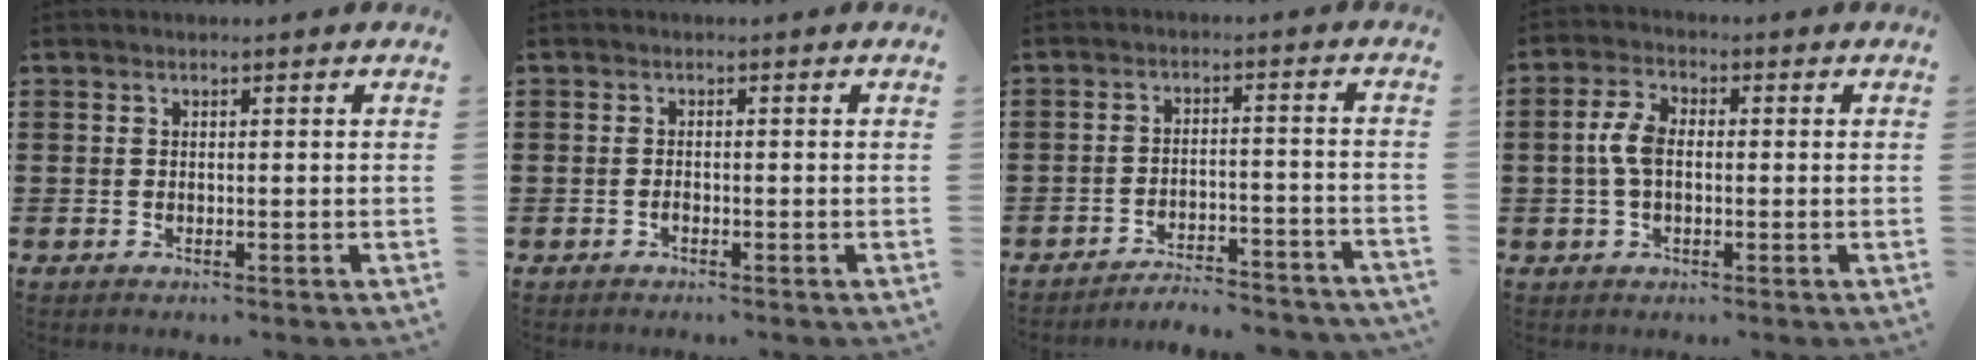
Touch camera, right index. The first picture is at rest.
{"total": 0.7, "force": [-0.6, 0.2, 0.3], "torque": [-0.008, -0.004, -0.011]}
{"total": 4.3, "force": [-4.2, 0.1, 0.7], "torque": [-0.017, 0.002, -0.087]}
{"total": 5.0, "force": [-0.1, 2.7, 4.2], "torque": [-0.105, 0.001, -0.008]}